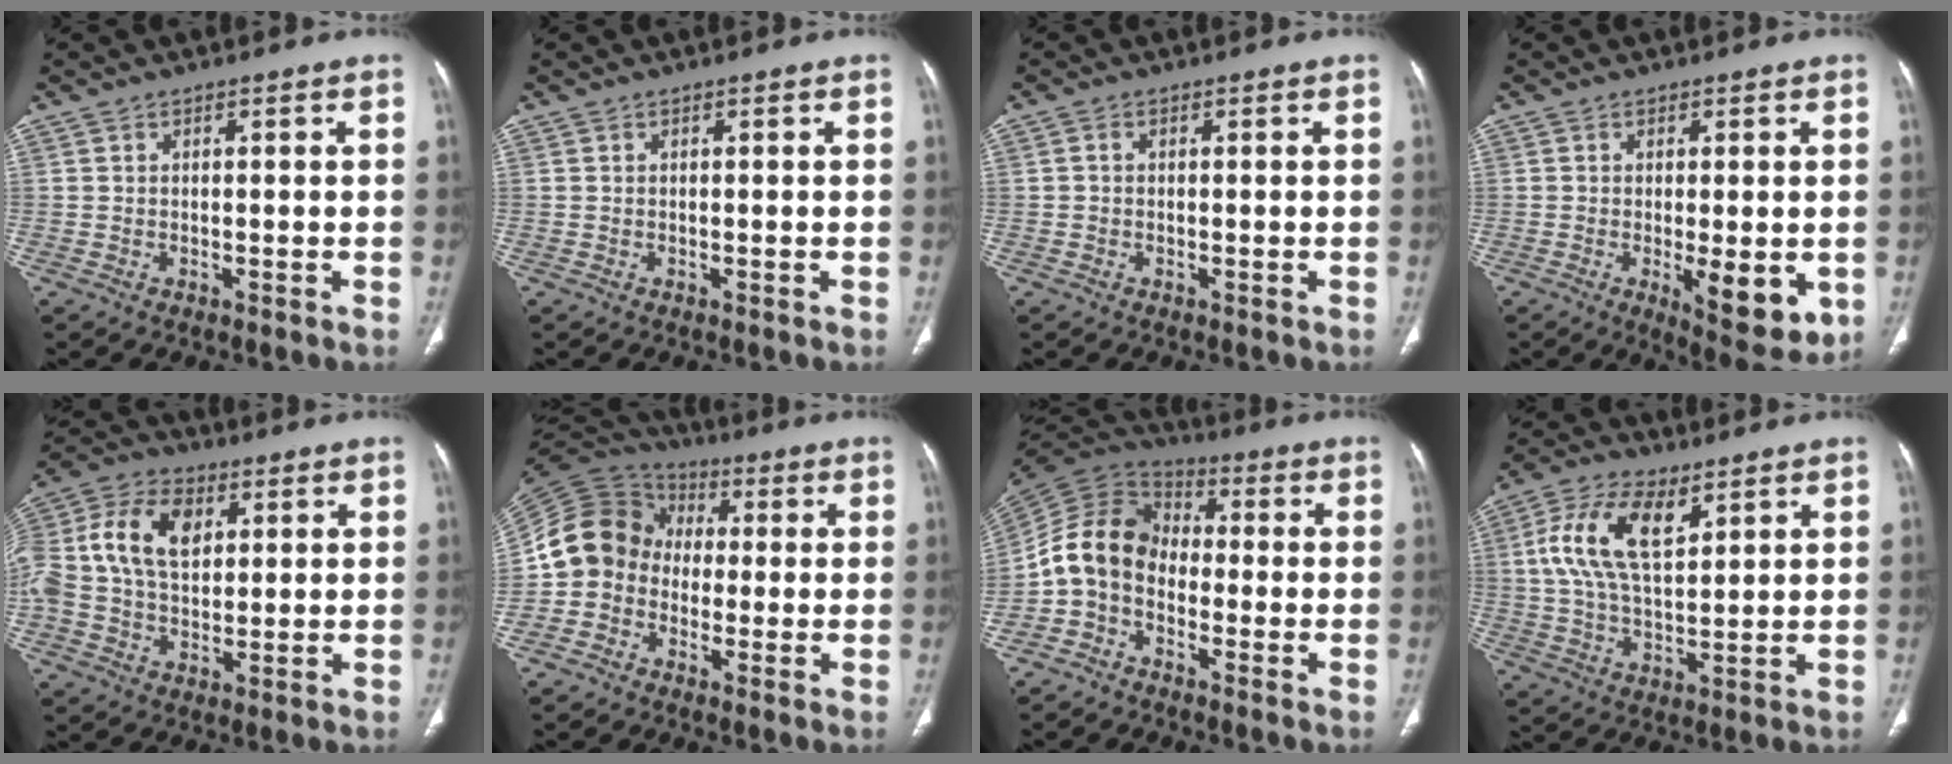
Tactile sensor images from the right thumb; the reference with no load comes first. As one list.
[{"total": 0.0}, {"total": 0.7, "force": [-0.1, 0.6, 0.4], "torque": [-0.006, 0.002, -0.004]}, {"total": 9.4, "force": [-2.1, 3.4, 8.6], "torque": [-0.110, -0.022, -0.021]}, {"total": 16.6, "force": [3.4, 11.3, 11.6], "torque": [-0.244, 0.014, 0.055]}, {"total": 12.0, "force": [-1.7, 10.6, 5.3], "torque": [-0.097, 0.043, -0.047]}, {"total": 10.7, "force": [-2.9, 8.0, 6.3], "torque": [-0.119, 0.053, -0.075]}, {"total": 12.9, "force": [4.8, 6.5, 10.1], "torque": [-0.191, -0.004, 0.089]}]